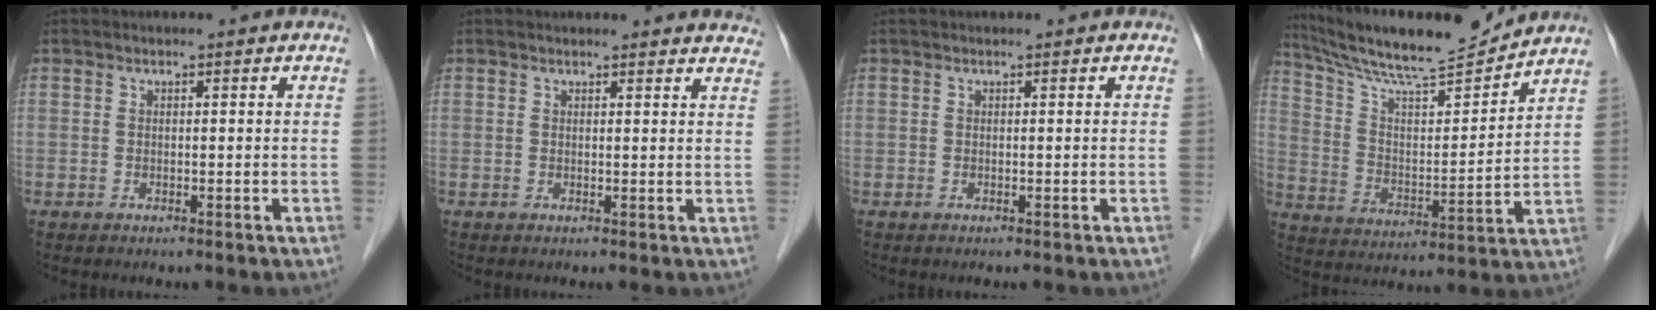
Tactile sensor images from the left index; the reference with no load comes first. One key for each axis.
{"total": 10.4, "fx": 10.1, "fy": 1.9, "fz": 1.6, "tx": 0.013, "ty": -0.010, "tz": 0.080}
{"total": 0.0}
{"total": 15.3, "fx": 14.3, "fy": 0.2, "fz": 5.3, "tx": -0.104, "ty": 0.000, "tz": 0.246}